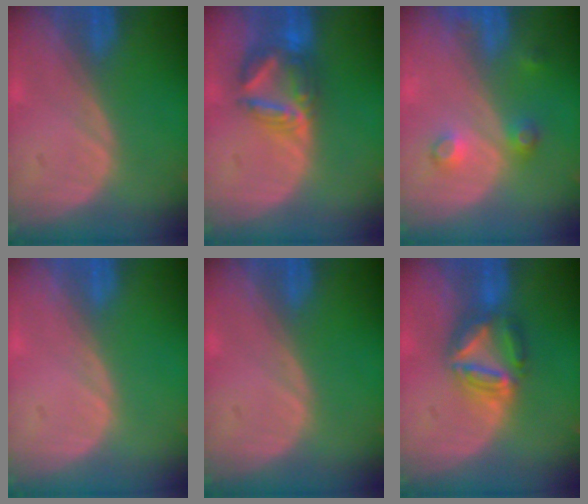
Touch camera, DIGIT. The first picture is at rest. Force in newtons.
{"total": 7.0, "press": 6.6, "slide": 2.3}
{"total": 3.8, "press": 3.4, "slide": 1.7}
{"total": 0.0}
{"total": 0.0}
{"total": 7.2, "press": 6.3, "slide": 3.5}